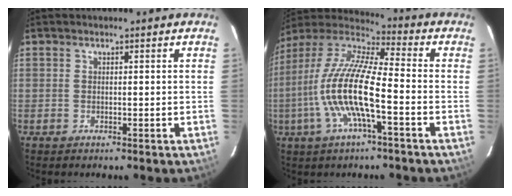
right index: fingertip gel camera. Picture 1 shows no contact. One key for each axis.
{"total": 15.9, "fx": -4.4, "fy": 3.1, "fz": 14.9, "tx": -0.290, "ty": -0.005, "tz": -0.090}